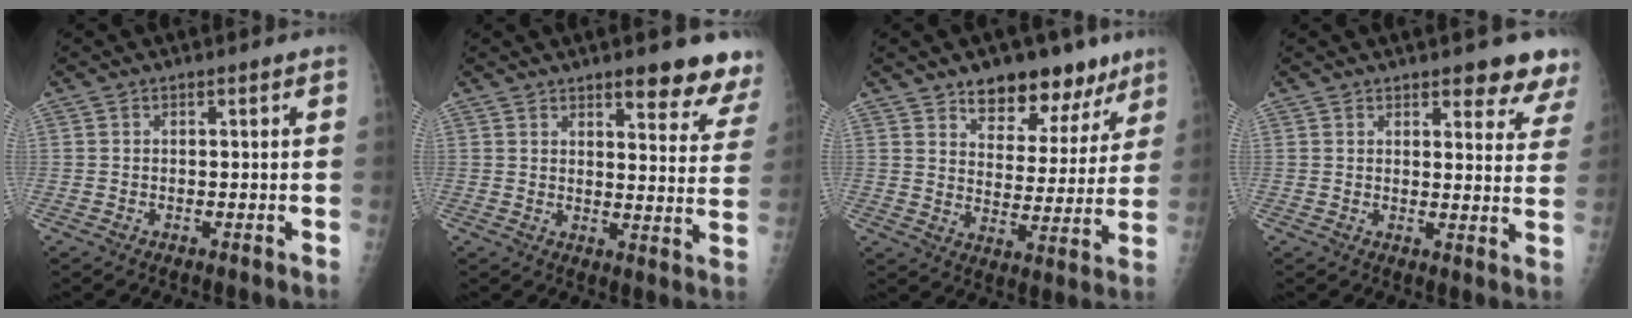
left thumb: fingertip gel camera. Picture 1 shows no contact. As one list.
[{"total": 12.2, "force": [9.7, 3.3, 6.6], "torque": [-0.037, -0.054, 0.101]}, {"total": 14.1, "force": [9.9, 7.6, 6.6], "torque": [-0.030, -0.049, 0.146]}, {"total": 8.4, "force": [6.9, 2.9, 3.7], "torque": [-0.006, -0.037, 0.063]}]